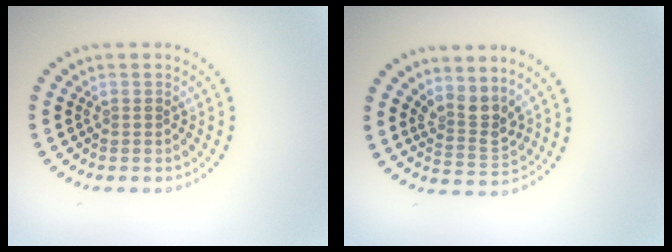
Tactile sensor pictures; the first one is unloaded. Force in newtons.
{"total": 2.8, "press": 2.1, "slide": 1.9}